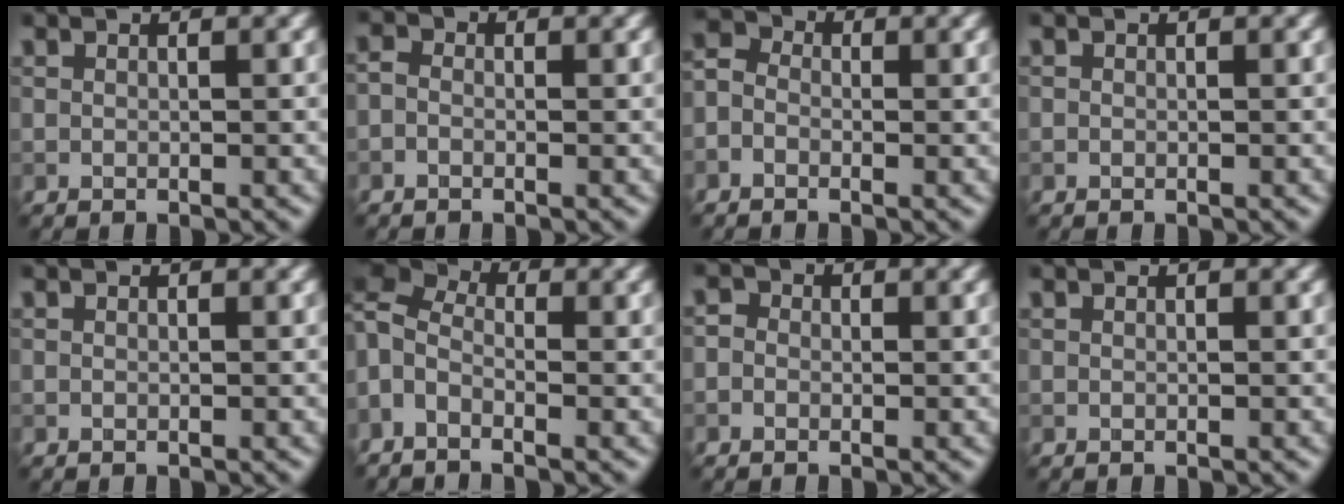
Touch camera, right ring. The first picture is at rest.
{"total": 1.1, "force": [-0.5, 0.8, 0.6], "torque": [-0.014, -0.002, -0.017]}
{"total": 2.5, "force": [-0.9, 1.9, 1.2], "torque": [-0.021, 0.008, -0.025]}
{"total": 0.0}
{"total": 0.0}
{"total": 5.1, "force": [-0.6, 3.1, 3.9], "torque": [-0.098, 0.010, -0.021]}
{"total": 1.2, "force": [-0.1, 1.1, 0.5], "torque": [-0.006, -0.003, -0.020]}
{"total": 0.0}